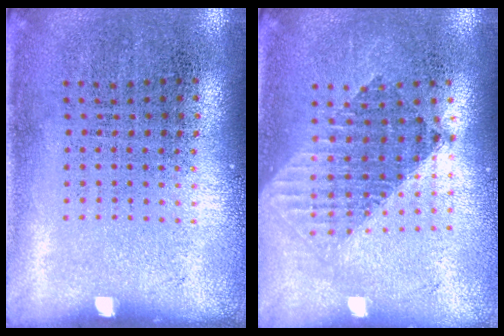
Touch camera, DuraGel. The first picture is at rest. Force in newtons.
{"total": 1.5, "press": 1.3, "slide": 0.9}